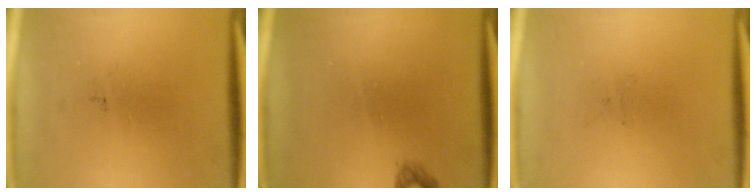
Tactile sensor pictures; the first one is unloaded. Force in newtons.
{"total": 0.8}
{"total": 0.0}